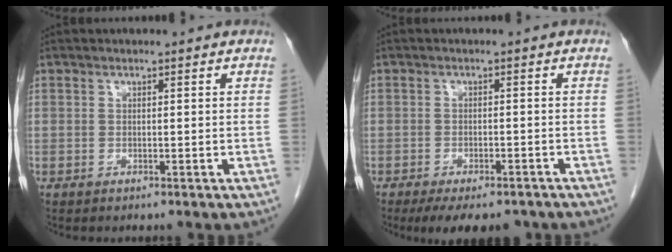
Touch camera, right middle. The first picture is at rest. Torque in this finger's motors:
{"motor_torque": [0.62, -0.47, 0.09, 0.04]}